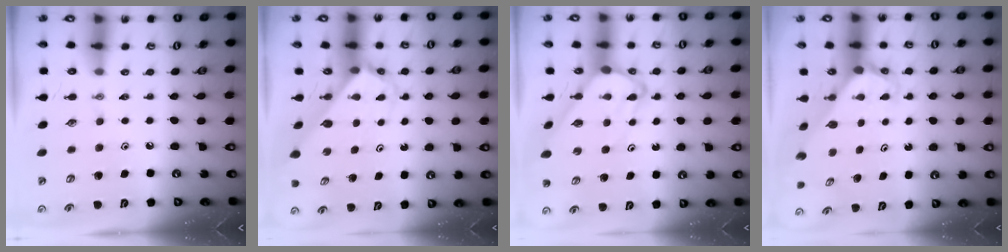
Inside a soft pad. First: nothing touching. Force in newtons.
{"total": 2.7, "press": 2.7, "slide": 0.1}
{"total": 5.8, "press": 5.8, "slide": 0.5}
{"total": 3.1, "press": 3.1, "slide": 0.2}